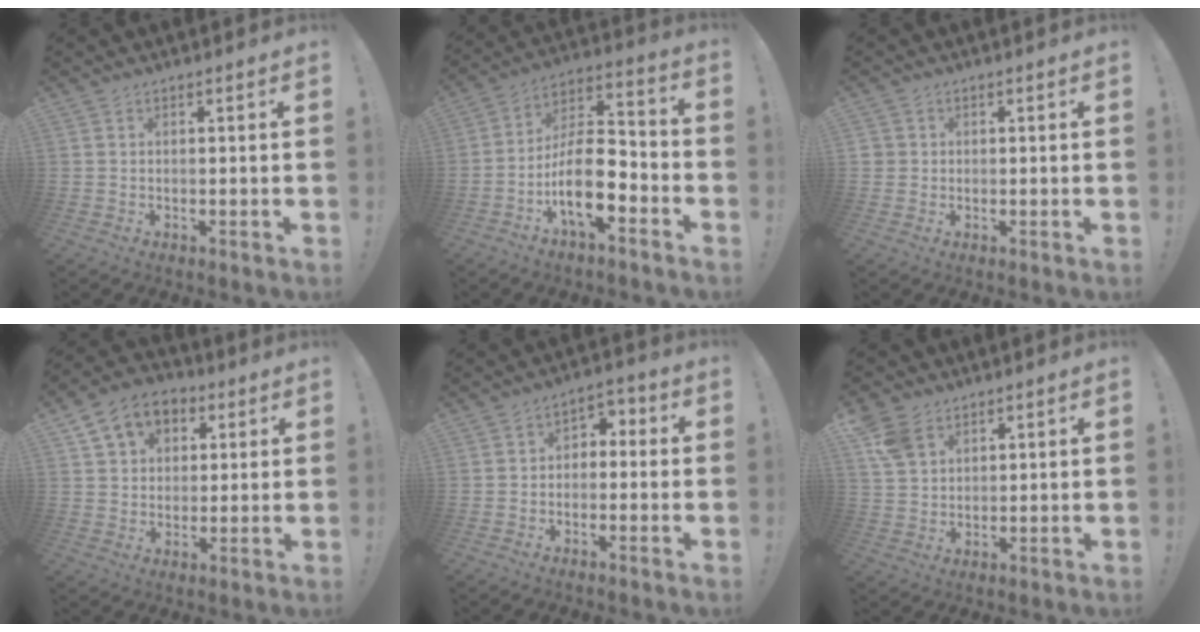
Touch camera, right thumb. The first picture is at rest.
{"total": 15.5, "force": [-6.7, 7.1, 12.1], "torque": [-0.219, 0.031, -0.107]}
{"total": 2.0, "force": [0.2, 1.9, 0.3], "torque": [-0.002, 0.003, 0.004]}
{"total": 10.2, "force": [4.2, 8.1, 4.5], "torque": [-0.067, -0.014, 0.084]}
{"total": 4.3, "force": [-2.6, 3.1, 1.5], "torque": [-0.020, 0.026, -0.046]}
{"total": 7.6, "force": [4.2, 5.2, 3.6], "torque": [-0.065, -0.014, 0.084]}